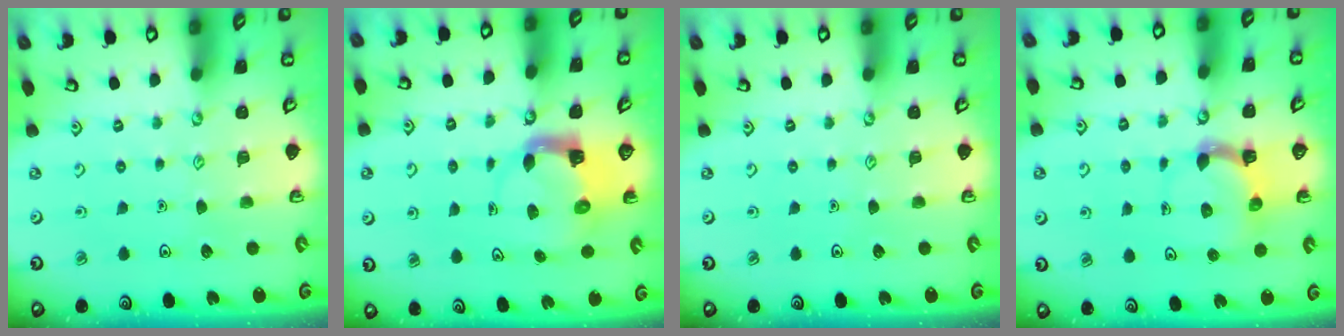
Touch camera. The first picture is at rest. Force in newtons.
{"total": 3.9, "press": 3.8, "slide": 0.6}
{"total": 0.0}
{"total": 5.7, "press": 5.6, "slide": 1.1}